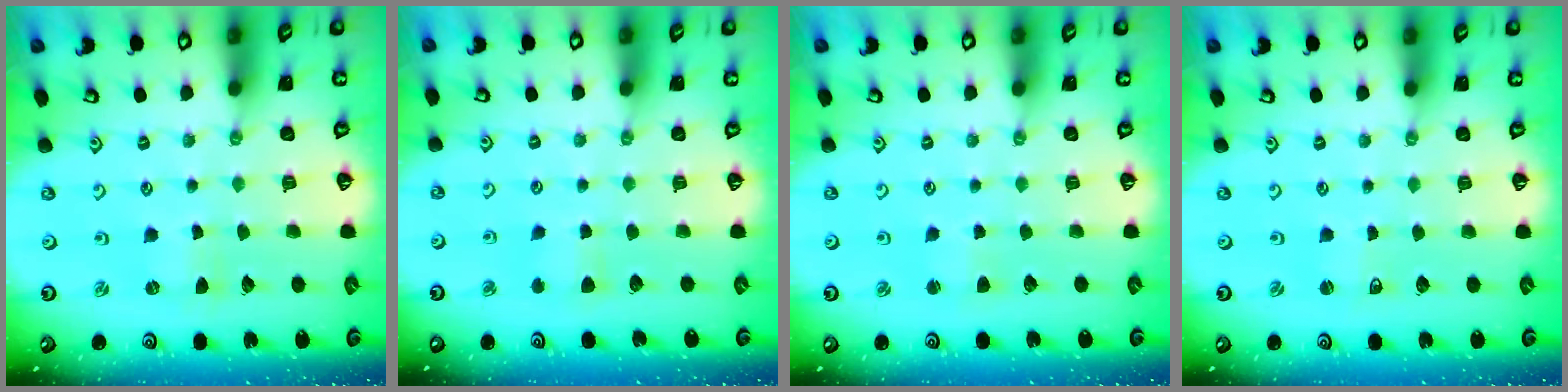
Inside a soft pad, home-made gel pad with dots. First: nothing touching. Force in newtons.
{"total": 3.6, "press": 3.6, "slide": 0.6}
{"total": 1.5, "press": 1.4, "slide": 0.4}
{"total": 1.2, "press": 1.2, "slide": 0.0}